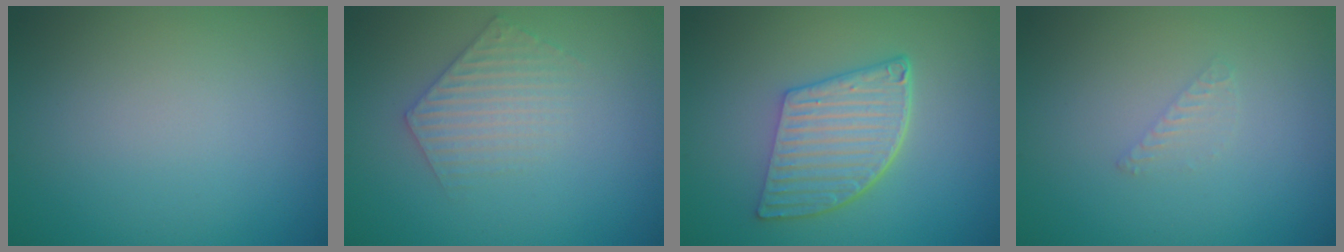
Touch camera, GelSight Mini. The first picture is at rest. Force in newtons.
{"total": 2.4, "press": 2.4, "slide": 0.3}
{"total": 5.5, "press": 4.1, "slide": 3.7}
{"total": 0.8, "press": 0.8, "slide": 0.0}